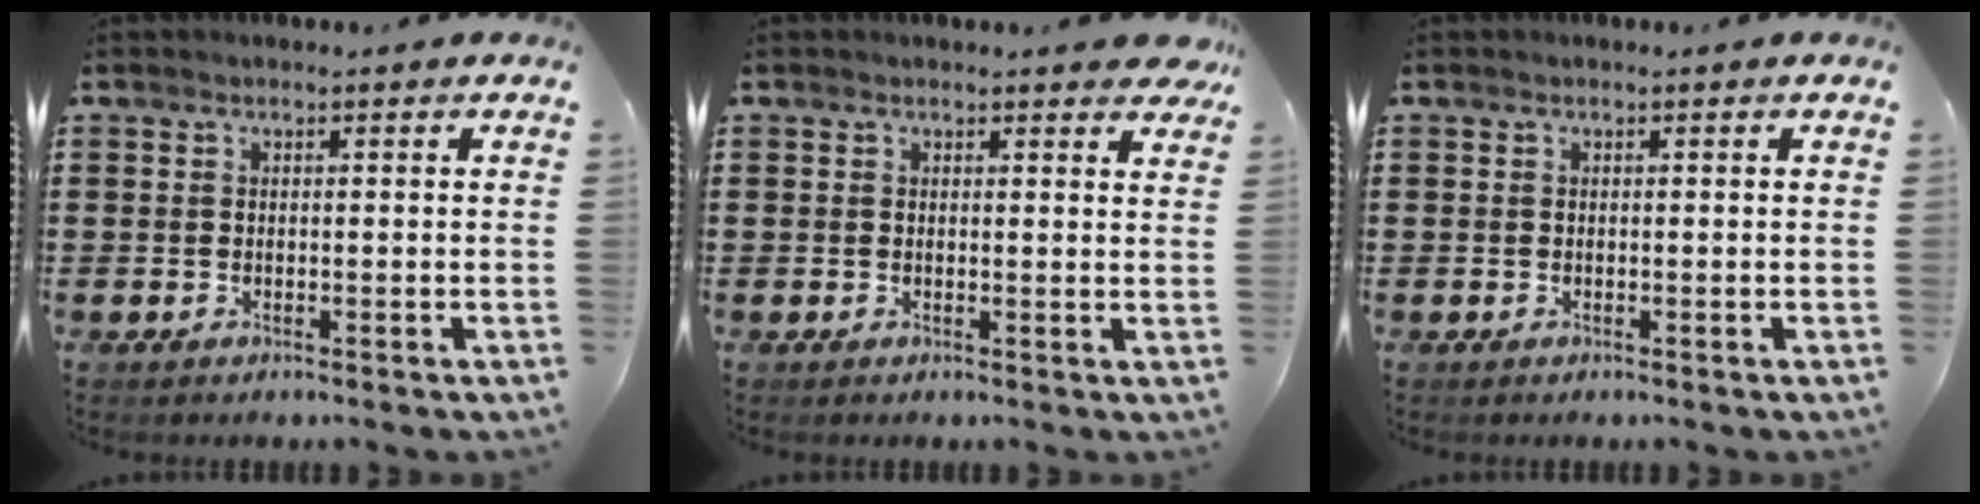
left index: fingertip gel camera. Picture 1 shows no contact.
{"total": 2.1, "force": [1.9, 0.3, 0.8], "torque": [-0.013, 0.001, 0.034]}
{"total": 0.0}